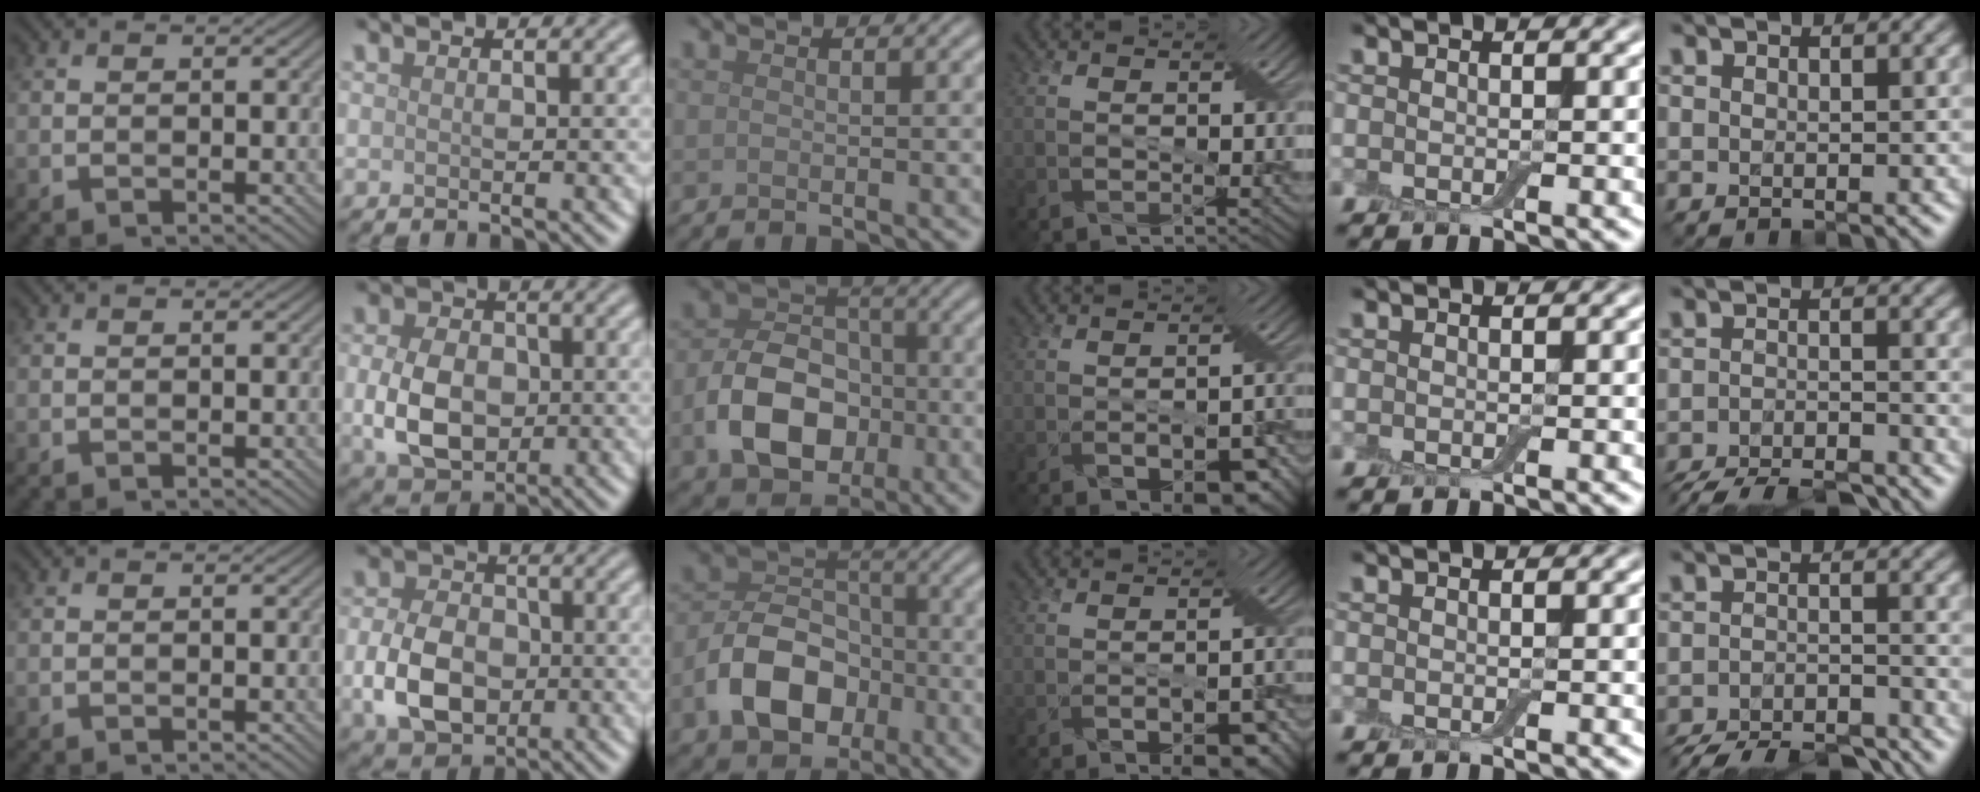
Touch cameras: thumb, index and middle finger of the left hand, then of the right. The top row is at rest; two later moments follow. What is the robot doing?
{"motion": "fold", "object": "apron"}